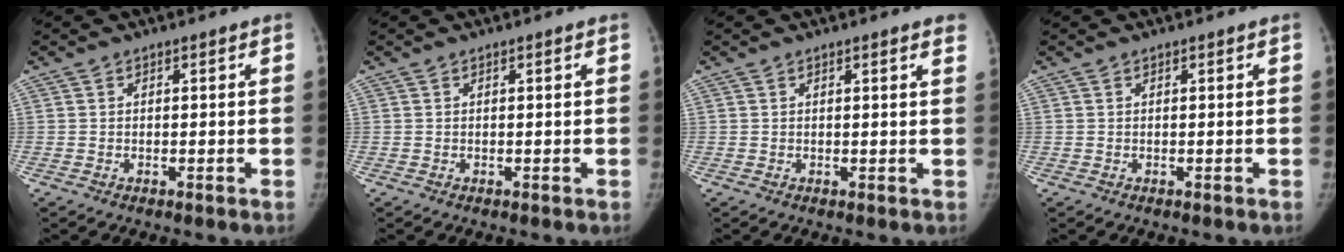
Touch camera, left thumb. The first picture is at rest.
{"total": 0.0}
{"total": 2.5, "force": [1.9, 0.3, 1.6], "torque": [-0.013, -0.002, 0.013]}
{"total": 0.0}